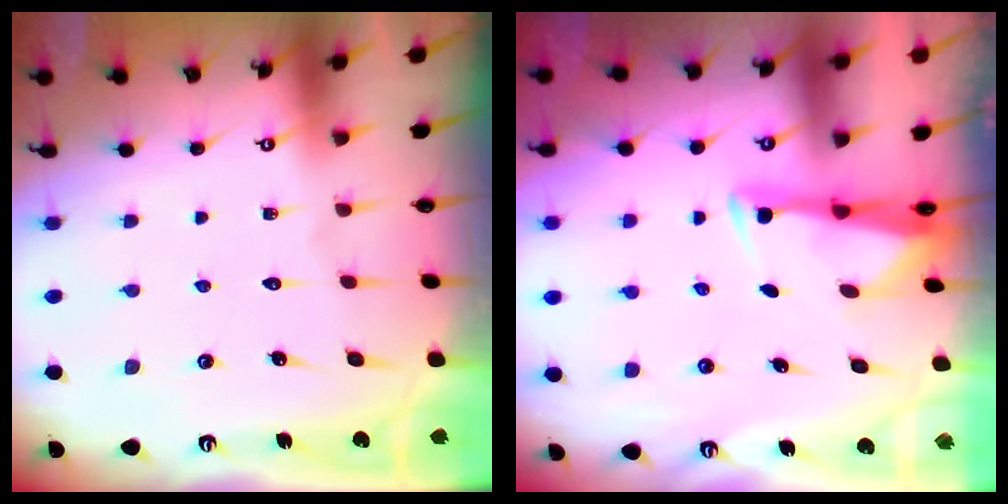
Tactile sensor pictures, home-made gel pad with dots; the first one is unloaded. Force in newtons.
{"total": 3.2, "press": 3.1, "slide": 0.8}